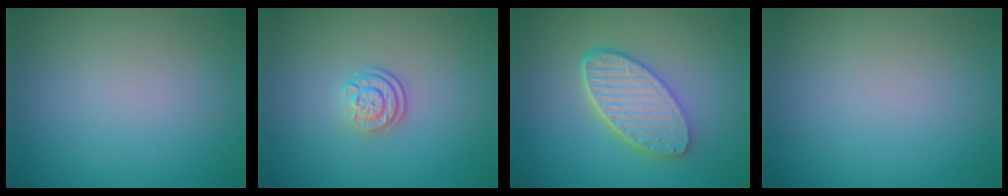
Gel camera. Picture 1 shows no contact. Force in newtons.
{"total": 2.4, "press": 1.7, "slide": 1.7}
{"total": 5.7, "press": 4.5, "slide": 3.5}
{"total": 0.0}